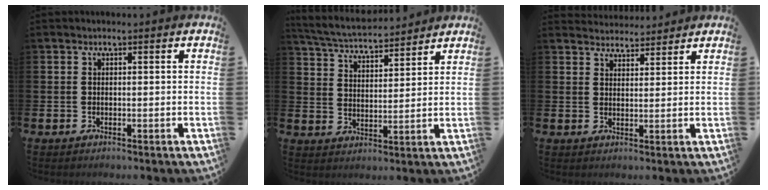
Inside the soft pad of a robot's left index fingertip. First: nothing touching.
{"total": 5.1, "force": [5.0, 0.6, 0.9], "torque": [-0.046, -0.032, 0.088]}
{"total": 3.3, "force": [3.2, 0.7, -0.3], "torque": [-0.003, -0.016, 0.059]}